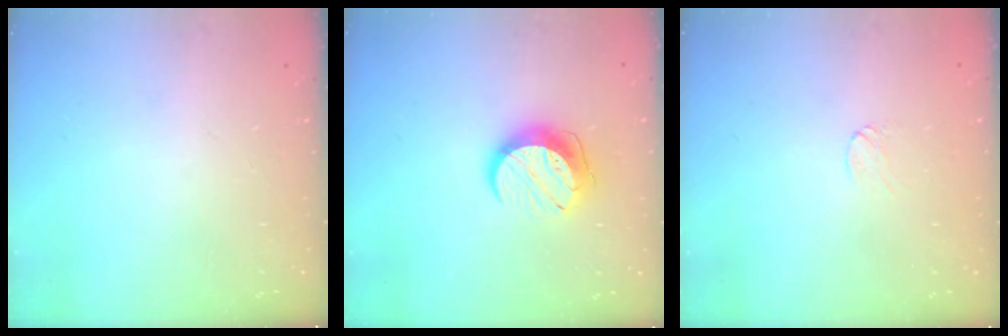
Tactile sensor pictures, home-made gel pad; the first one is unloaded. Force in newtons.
{"total": 10.8, "press": 10.8, "slide": 0.5}
{"total": 2.9, "press": 2.9, "slide": 0.3}